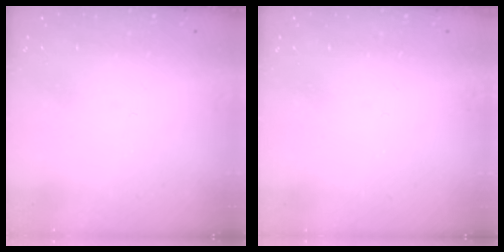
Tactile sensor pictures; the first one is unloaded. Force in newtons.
{"total": 2.2, "press": 2.1, "slide": 0.4}